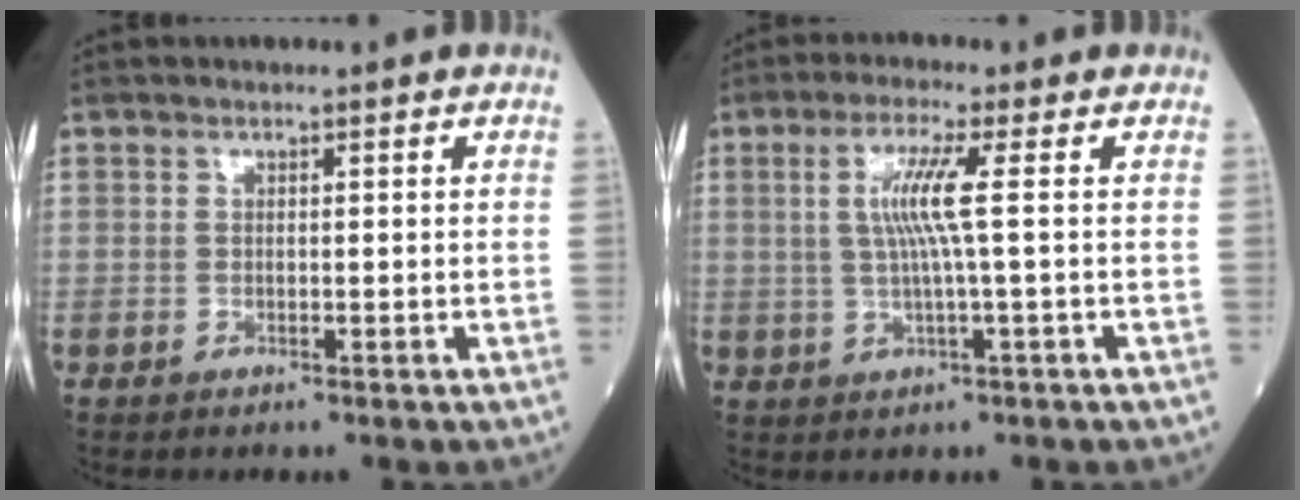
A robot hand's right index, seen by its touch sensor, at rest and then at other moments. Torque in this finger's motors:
{"motor_torque": [0.75, 0.11, 0.38, 0.12]}